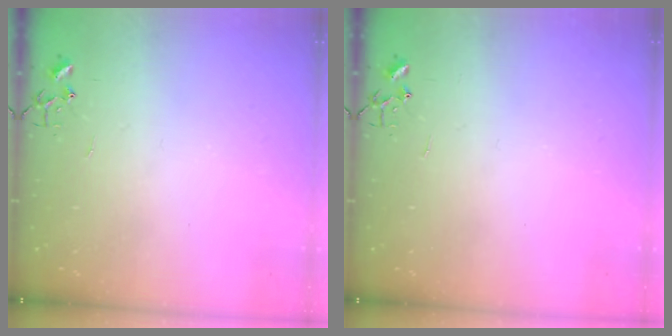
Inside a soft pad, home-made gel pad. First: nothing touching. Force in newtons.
{"total": 0.0}